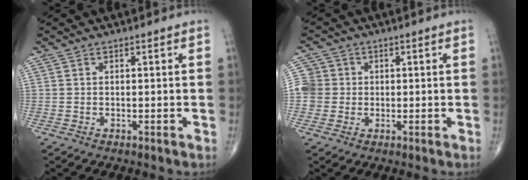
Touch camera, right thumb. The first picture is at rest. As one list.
[{"total": 6.3, "force": [0.2, 6.2, 1.1], "torque": [-0.001, 0.013, 0.000]}]